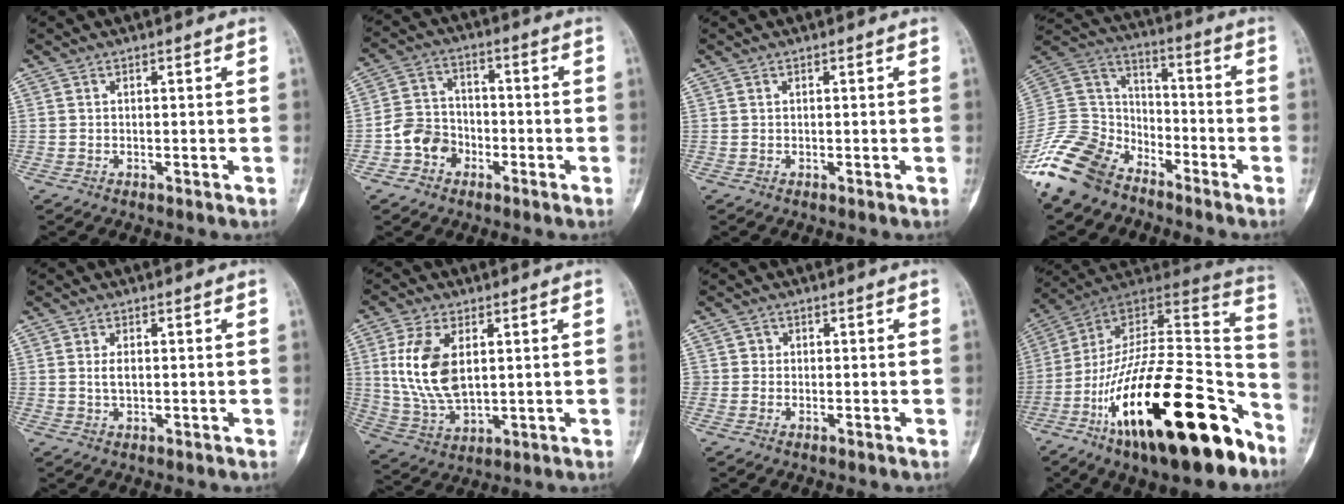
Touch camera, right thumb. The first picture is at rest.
{"total": 7.5, "force": [-3.0, 6.2, 2.9], "torque": [-0.026, 0.032, -0.061]}
{"total": 0.0}
{"total": 17.4, "force": [-12.5, 9.9, 6.8], "torque": [-0.133, 0.070, -0.245]}
{"total": 2.1, "force": [0.3, 1.2, 1.8], "torque": [-0.034, -0.002, 0.007]}
{"total": 13.1, "force": [2.7, 7.4, 10.4], "torque": [-0.205, -0.012, 0.063]}
{"total": 1.3, "force": [0.0, 1.3, 0.1], "torque": [0.008, 0.005, -0.002]}
{"total": 32.4, "force": [-17.0, 12.0, 24.8], "torque": [-0.344, 0.074, -0.274]}